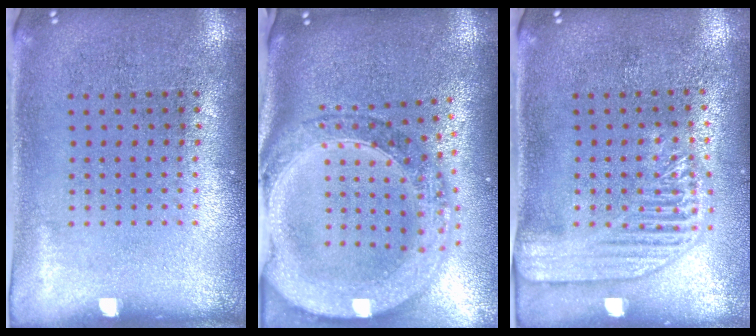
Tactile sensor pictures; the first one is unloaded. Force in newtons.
{"total": 3.0, "press": 2.5, "slide": 1.6}
{"total": 2.1, "press": 1.9, "slide": 0.9}